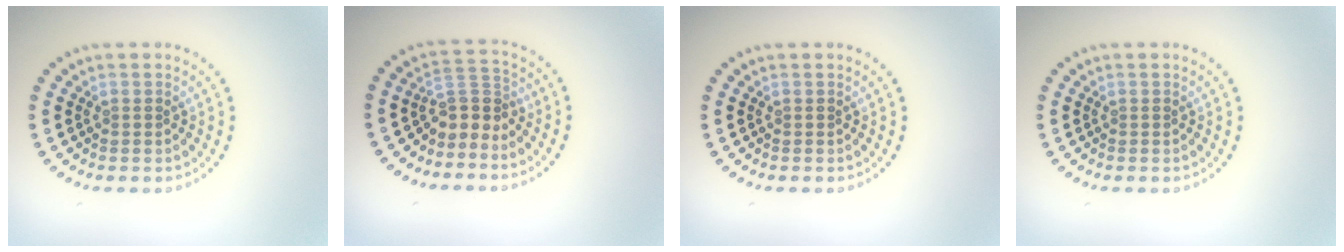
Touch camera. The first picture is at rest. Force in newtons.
{"total": 2.7, "press": 1.9, "slide": 2.0}
{"total": 0.0}
{"total": 0.0}